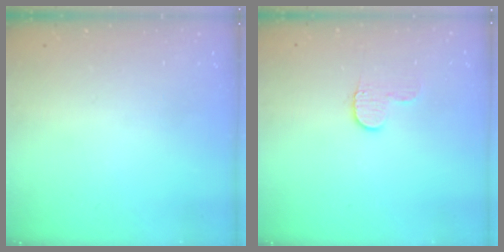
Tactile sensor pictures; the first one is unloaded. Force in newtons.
{"total": 5.8, "press": 5.8, "slide": 0.5}